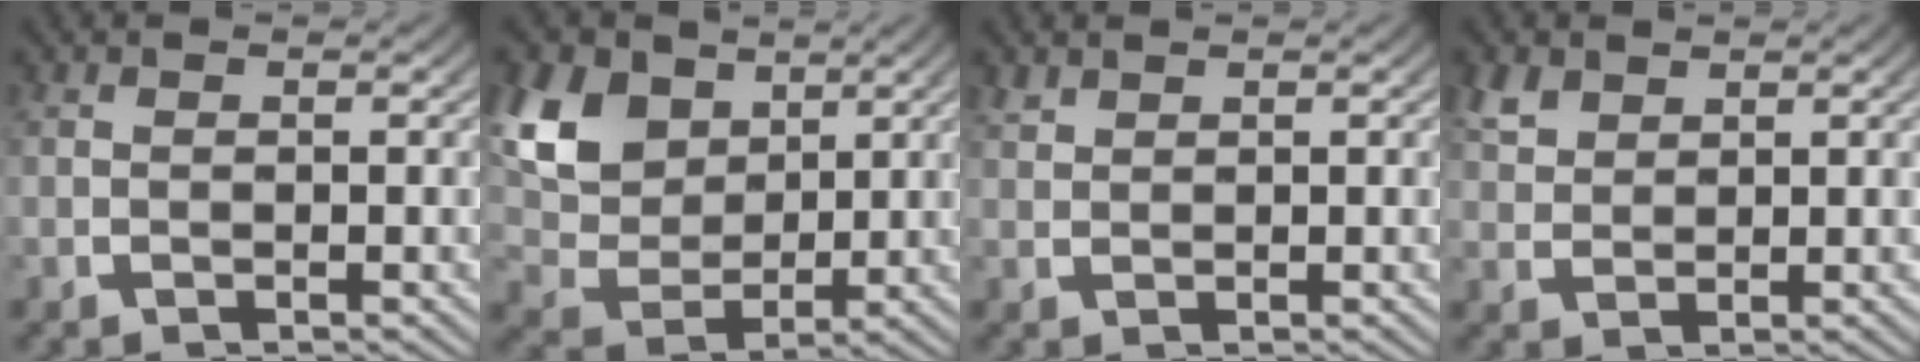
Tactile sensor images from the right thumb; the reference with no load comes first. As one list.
[{"total": 10.6, "force": [2.2, 8.1, 6.5], "torque": [-0.168, -0.031, 0.049]}, {"total": 1.1, "force": [1.1, 0.1, 0.0], "torque": [0.001, 0.003, 0.026]}, {"total": 2.5, "force": [2.0, 1.2, 0.9], "torque": [-0.019, 0.000, 0.045]}]